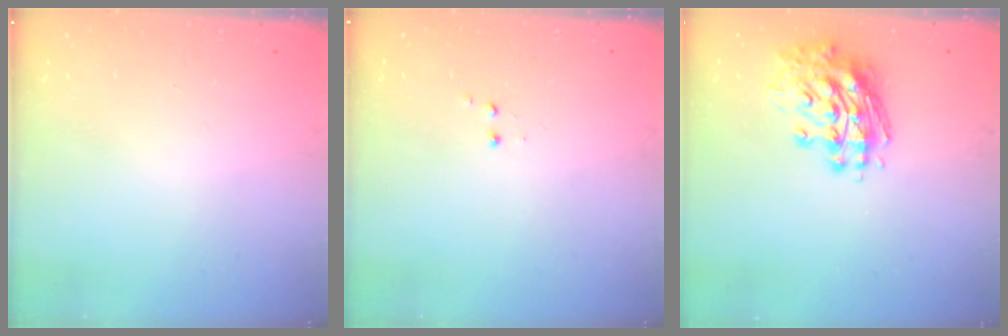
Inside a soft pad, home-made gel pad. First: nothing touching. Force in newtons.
{"total": 1.2, "press": 1.1, "slide": 0.5}
{"total": 11.8, "press": 11.7, "slide": 1.3}